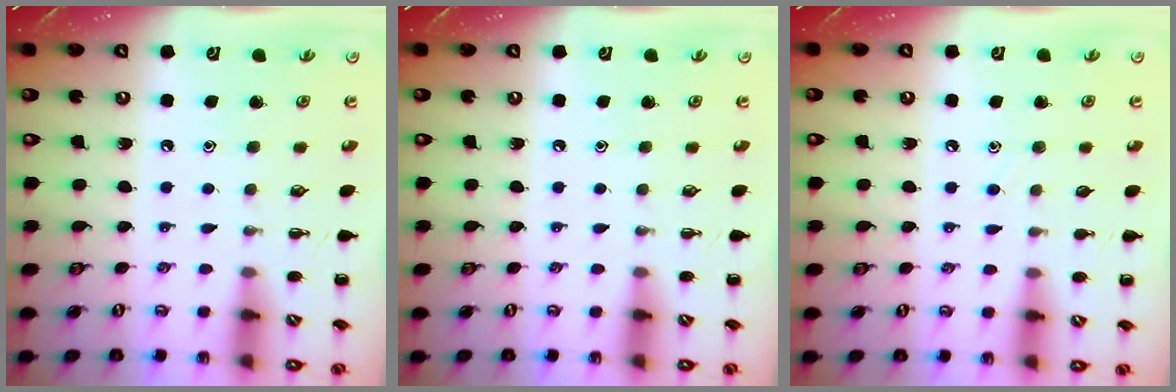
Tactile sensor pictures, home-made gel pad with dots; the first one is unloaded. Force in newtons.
{"total": 0.0}
{"total": 2.5, "press": 2.3, "slide": 0.9}